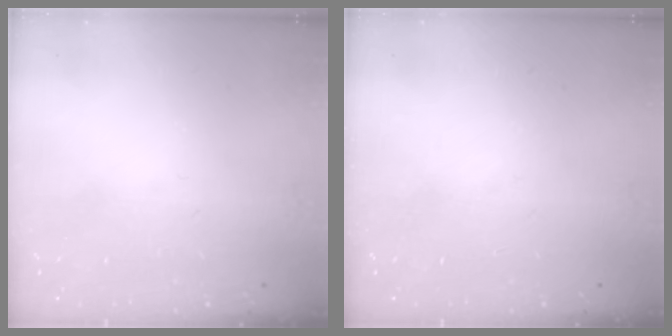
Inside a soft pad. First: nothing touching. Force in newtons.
{"total": 0.0}